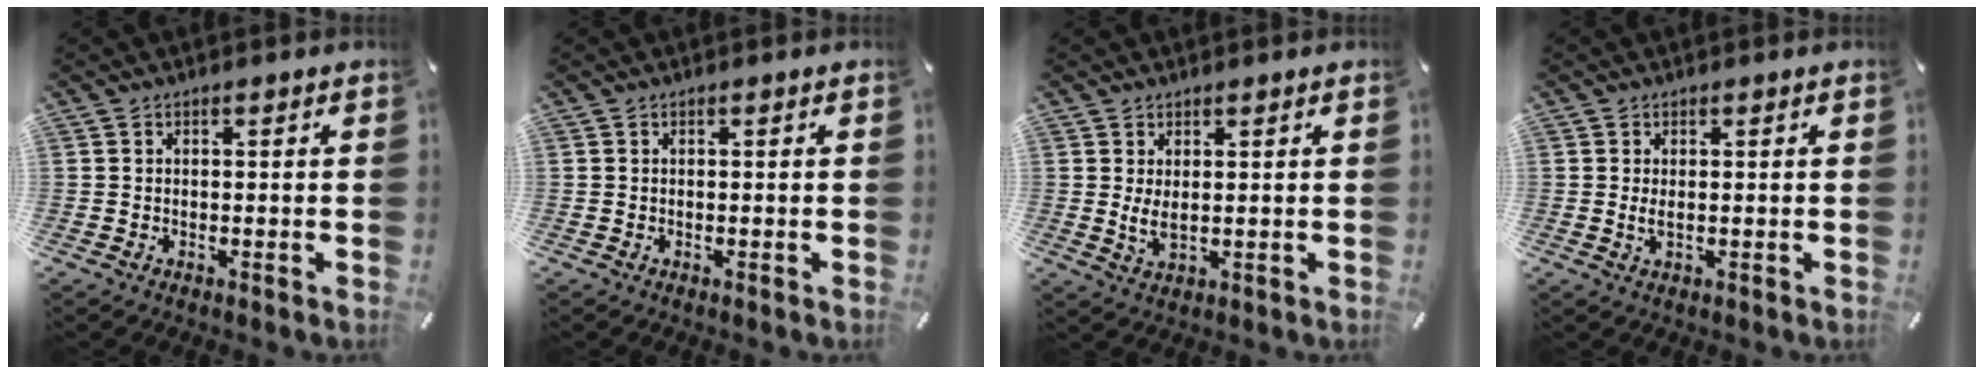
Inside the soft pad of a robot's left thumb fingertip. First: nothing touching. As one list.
[{"total": 0.0}, {"total": 3.9, "force": [0.9, 1.7, 3.4], "torque": [-0.079, -0.005, 0.015]}, {"total": 2.1, "force": [0.3, 0.8, 1.9], "torque": [-0.045, -0.002, 0.003]}]